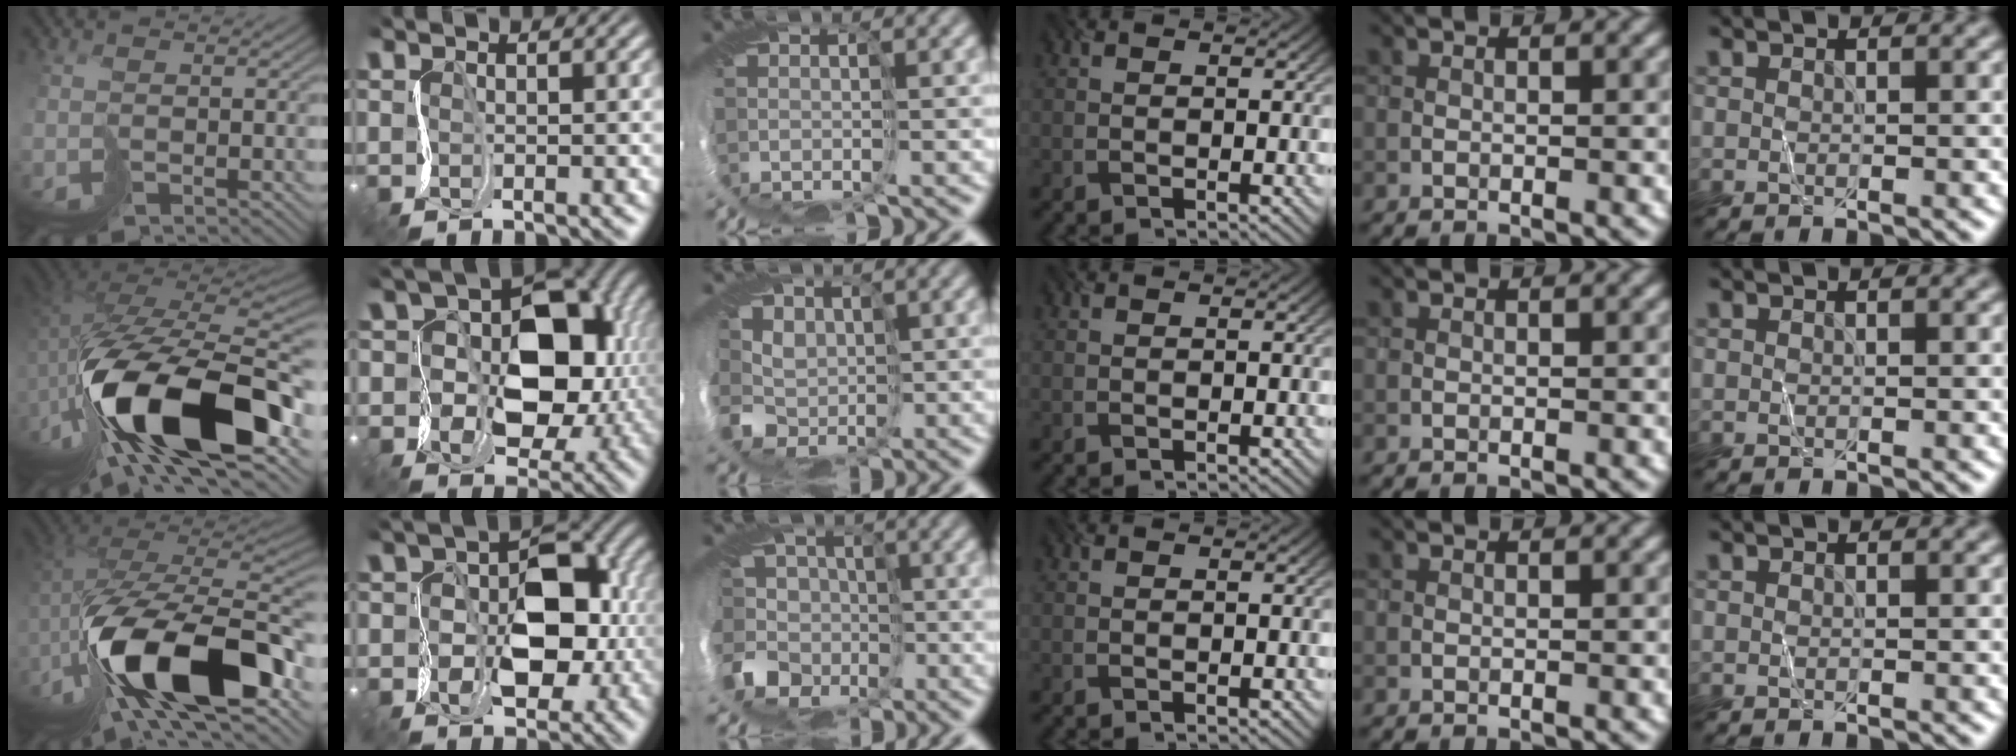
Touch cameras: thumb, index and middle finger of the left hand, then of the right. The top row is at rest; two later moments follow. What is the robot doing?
{"motion": "cut", "object": "receipt paper"}